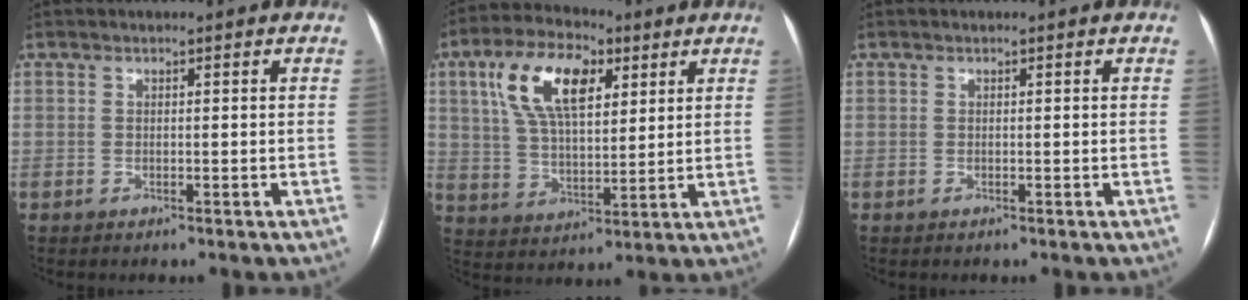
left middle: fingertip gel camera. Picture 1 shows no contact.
{"total": 13.2, "force": [5.5, 5.9, 10.4], "torque": [-0.204, 0.028, 0.100]}
{"total": 0.0}